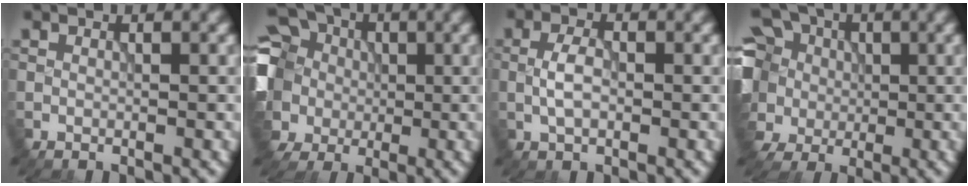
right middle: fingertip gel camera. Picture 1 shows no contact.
{"total": 14.3, "force": [0.8, 12.2, 7.4], "torque": [-0.200, 0.022, -0.016]}
{"total": 2.5, "force": [-0.4, 1.2, 2.1], "torque": [-0.047, 0.006, -0.011]}
{"total": 11.9, "force": [0.9, 10.3, 5.9], "torque": [-0.165, 0.023, -0.015]}